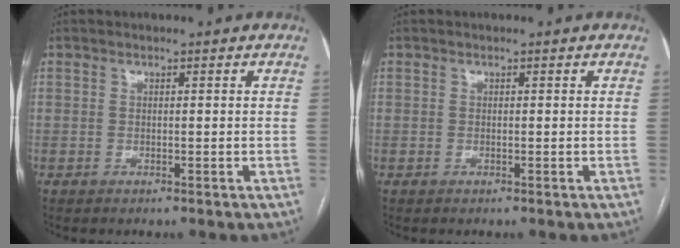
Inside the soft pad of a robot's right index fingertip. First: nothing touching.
{"total": 0.0}